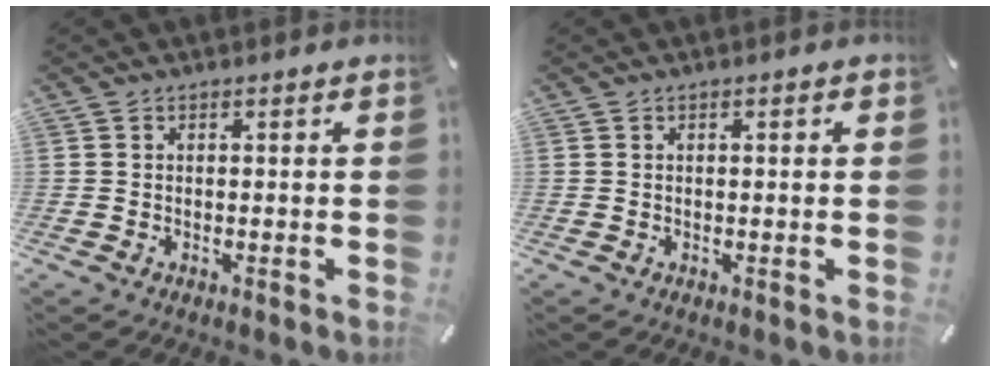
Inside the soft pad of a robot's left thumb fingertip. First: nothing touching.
{"total": 1.0, "force": [0.1, 0.2, 1.0], "torque": [-0.018, 0.000, 0.002]}